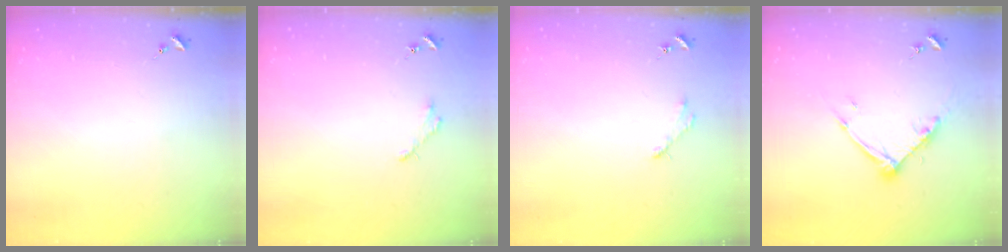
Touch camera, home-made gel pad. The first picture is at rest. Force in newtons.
{"total": 2.5, "press": 2.5, "slide": 0.2}
{"total": 2.5, "press": 2.5, "slide": 0.3}
{"total": 10.3, "press": 10.2, "slide": 0.9}